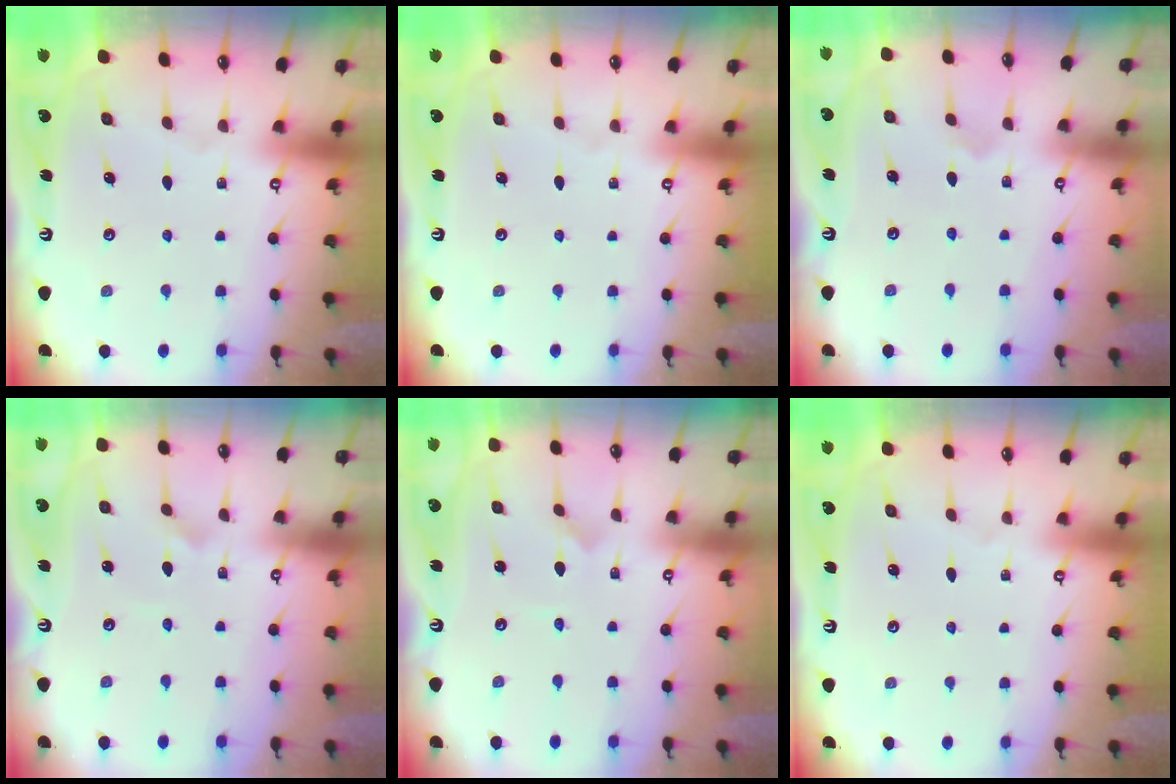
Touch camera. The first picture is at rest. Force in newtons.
{"total": 0.0}
{"total": 2.7, "press": 2.6, "slide": 0.7}
{"total": 2.4, "press": 2.4, "slide": 0.6}
{"total": 0.7, "press": 0.7, "slide": 0.1}
{"total": 0.0}